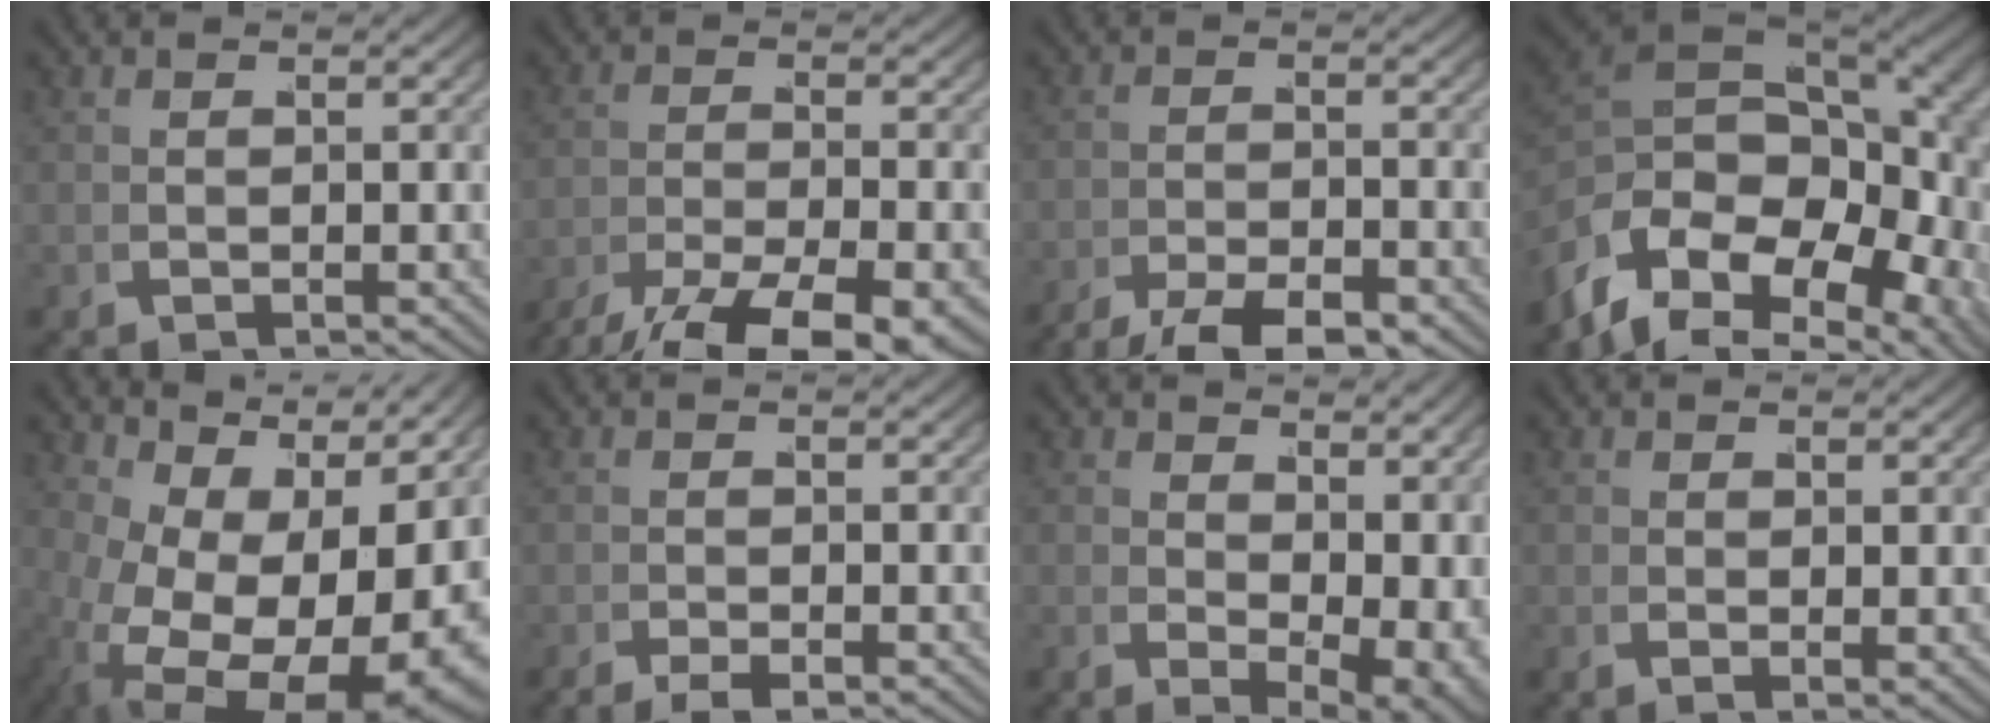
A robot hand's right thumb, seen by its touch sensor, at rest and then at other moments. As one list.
[{"total": 8.1, "force": [-5.5, 3.0, 5.2], "torque": [-0.089, -0.025, -0.079]}, {"total": 5.9, "force": [-4.7, 1.8, 3.1], "torque": [-0.040, -0.015, -0.078]}, {"total": 18.1, "force": [-0.6, 12.3, 13.3], "torque": [-0.259, -0.029, 0.000]}, {"total": 16.0, "force": [-0.5, 9.8, 12.7], "torque": [-0.243, -0.054, 0.025]}, {"total": 2.0, "force": [-1.8, 0.3, 0.9], "torque": [-0.014, -0.005, -0.038]}, {"total": 5.1, "force": [0.2, 3.0, 4.1], "torque": [-0.064, -0.026, 0.016]}, {"total": 0.6, "force": [0.0, 0.1, 0.6], "torque": [-0.010, -0.001, -0.001]}]